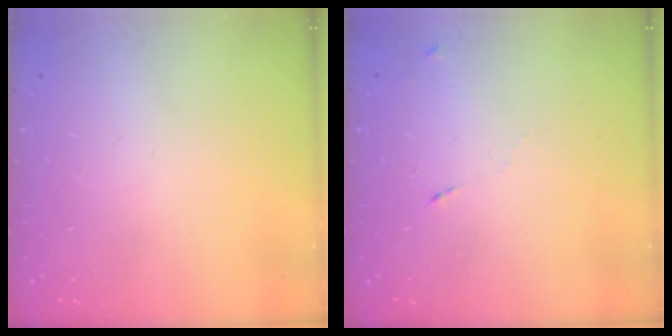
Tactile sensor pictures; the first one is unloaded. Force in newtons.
{"total": 4.7, "press": 4.7, "slide": 0.6}